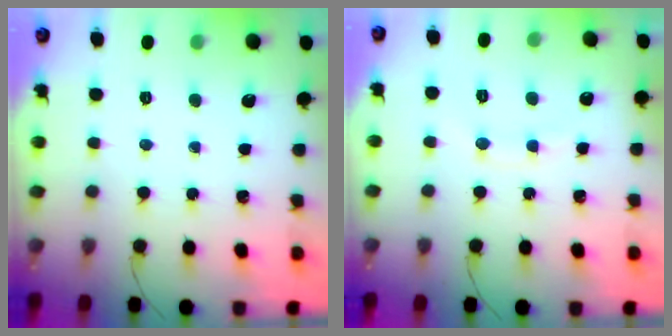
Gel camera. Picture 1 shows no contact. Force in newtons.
{"total": 8.4, "press": 8.2, "slide": 1.7}